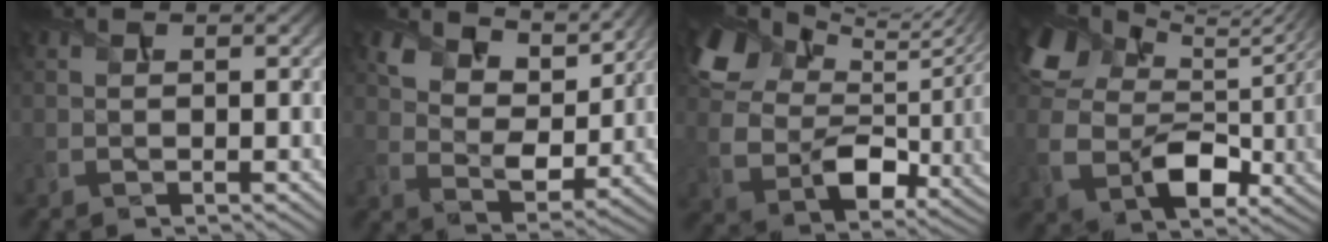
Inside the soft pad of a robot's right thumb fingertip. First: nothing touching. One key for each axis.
{"total": 8.8, "fx": 6.3, "fy": 4.4, "fz": 4.4, "tx": -0.101, "ty": -0.005, "tz": 0.110}
{"total": 13.9, "fx": 6.8, "fy": 8.1, "fz": 9.0, "tx": -0.204, "ty": 0.003, "tz": 0.133}
{"total": 12.5, "fx": 3.9, "fy": 8.2, "fz": 8.6, "tx": -0.199, "ty": -0.018, "tz": 0.079}